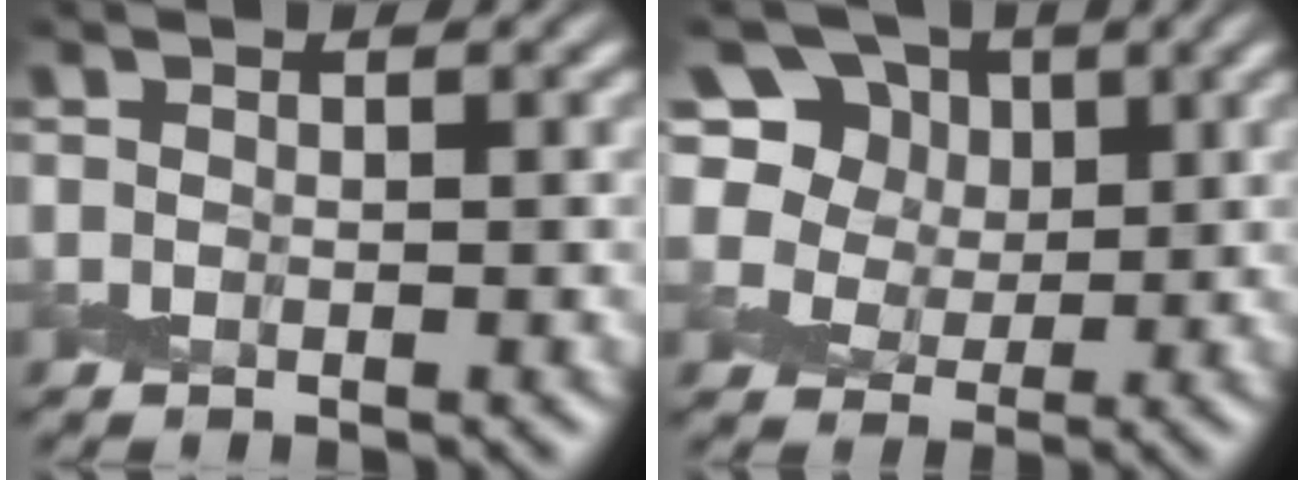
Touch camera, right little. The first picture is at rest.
{"total": 10.2, "force": [5.4, 6.9, 5.3], "torque": [-0.096, 0.026, 0.081]}